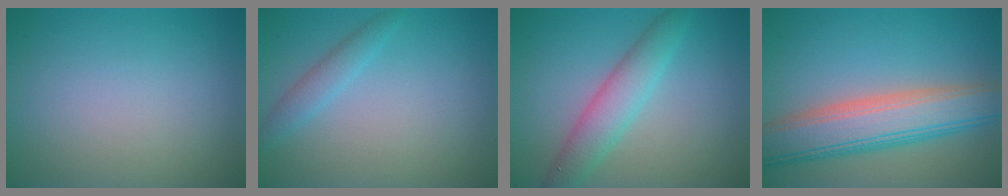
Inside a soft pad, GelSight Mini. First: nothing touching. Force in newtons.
{"total": 1.8, "press": 1.8, "slide": 0.1}
{"total": 4.1, "press": 4.1, "slide": 0.0}
{"total": 7.9, "press": 7.9, "slide": 0.3}